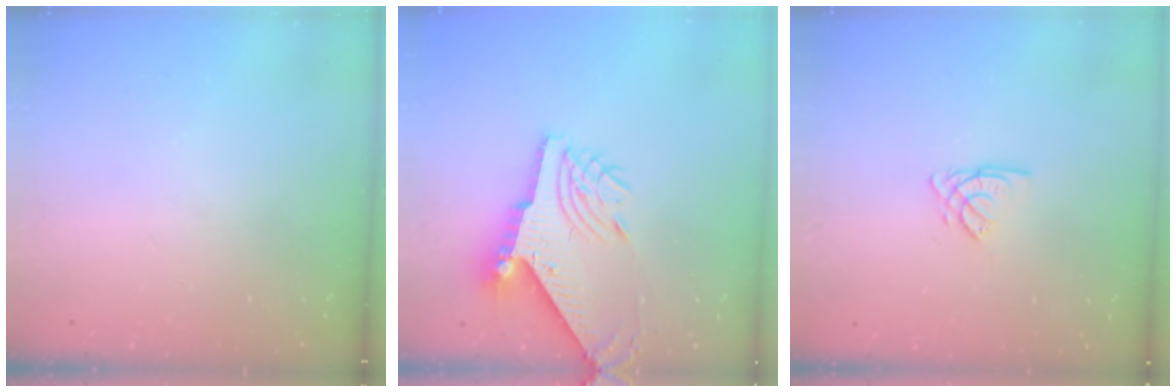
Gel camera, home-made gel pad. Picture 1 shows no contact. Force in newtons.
{"total": 12.0, "press": 11.9, "slide": 1.4}
{"total": 2.7, "press": 2.7, "slide": 0.3}